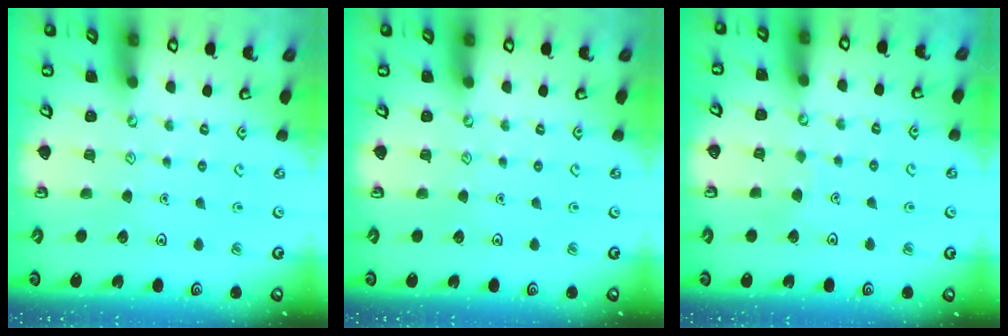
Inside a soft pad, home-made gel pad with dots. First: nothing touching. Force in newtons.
{"total": 0.0}
{"total": 2.7, "press": 2.7, "slide": 0.2}